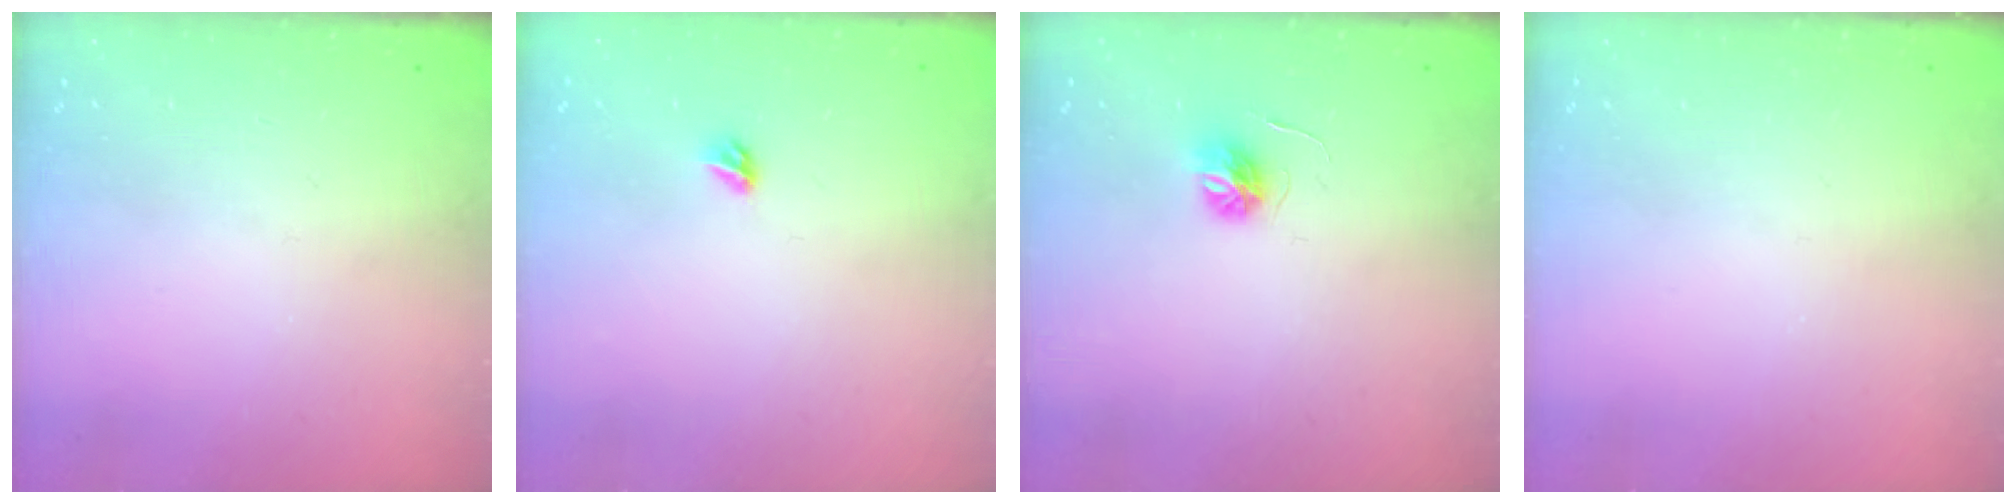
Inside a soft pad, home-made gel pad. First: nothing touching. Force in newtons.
{"total": 3.5, "press": 3.4, "slide": 0.7}
{"total": 5.2, "press": 5.2, "slide": 0.6}
{"total": 0.0}